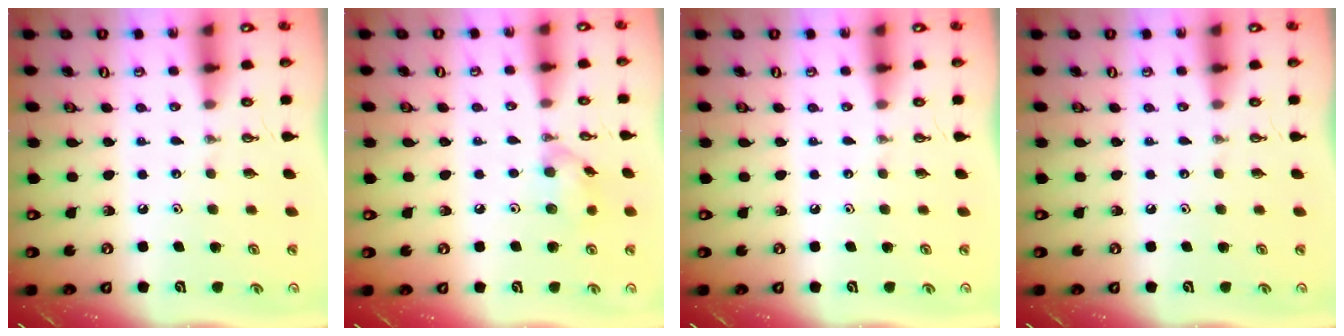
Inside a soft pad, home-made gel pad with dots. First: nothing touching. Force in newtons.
{"total": 9.0, "press": 9.0, "slide": 0.1}
{"total": 0.0}
{"total": 0.0}